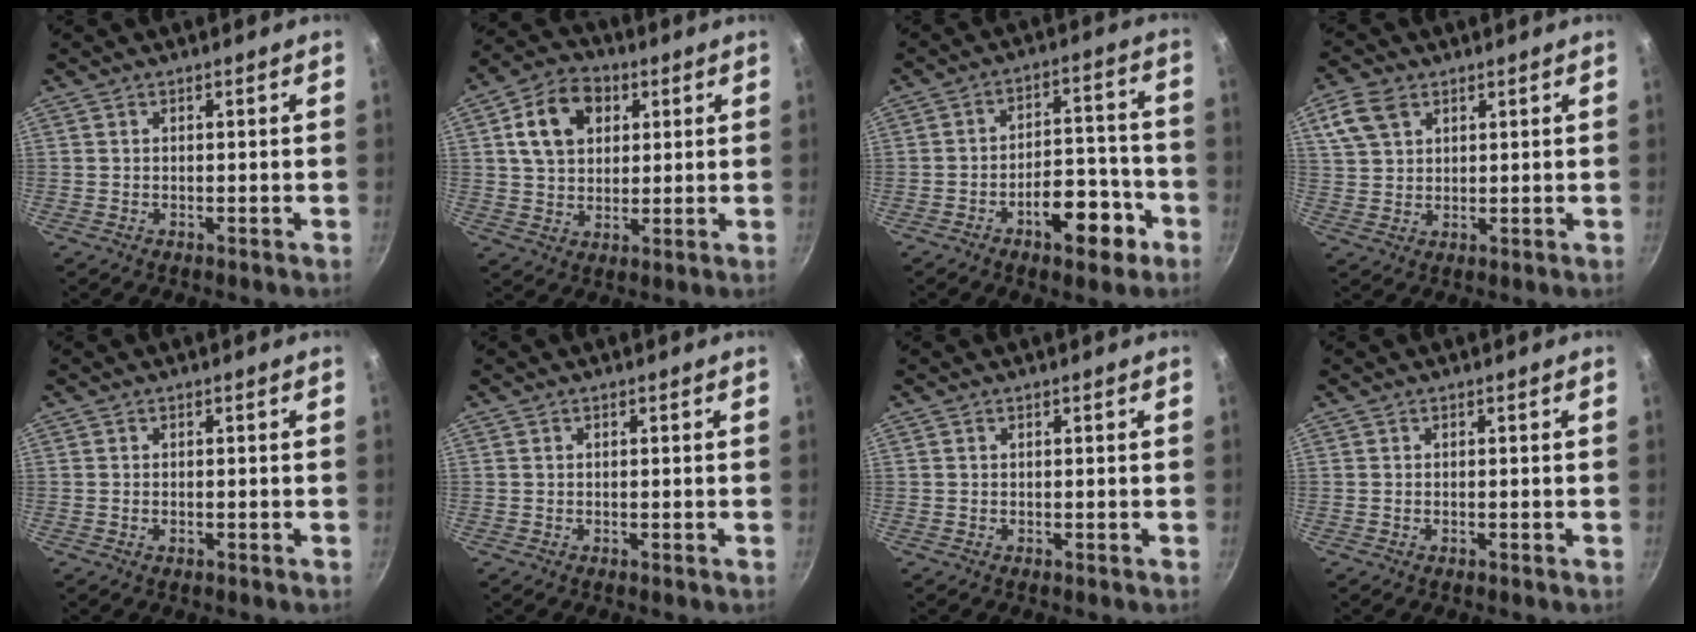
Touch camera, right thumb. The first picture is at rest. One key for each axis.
{"total": 12.0, "fx": 3.7, "fy": 8.8, "fz": 7.3, "tx": -0.105, "ty": 0.006, "tz": 0.053}
{"total": 11.8, "fx": -6.0, "fy": 5.8, "fz": 8.4, "tx": -0.087, "ty": 0.057, "tz": -0.080}
{"total": 8.1, "fx": 3.8, "fy": 5.7, "fz": 4.4, "tx": -0.078, "ty": 0.002, "tz": 0.072}
{"total": 0.7, "fx": -0.3, "fy": 0.3, "fz": 0.5, "tx": -0.009, "ty": 0.001, "tz": -0.005}
{"total": 0.0}
{"total": 0.0}
{"total": 0.0}